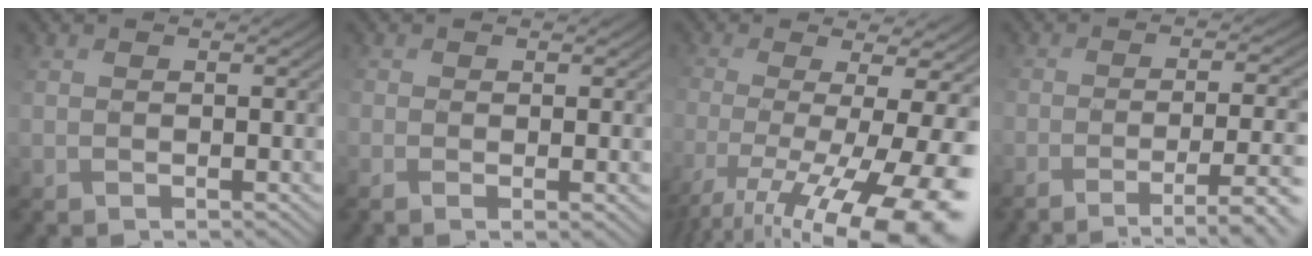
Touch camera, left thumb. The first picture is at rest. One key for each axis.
{"total": 2.7, "fx": -0.7, "fy": 1.0, "fz": 2.4, "tx": -0.043, "ty": -0.008, "tz": -0.004}
{"total": 14.4, "fx": -6.8, "fy": 4.2, "fz": 11.9, "tx": -0.219, "ty": -0.015, "tz": -0.083}
{"total": 8.6, "fx": -4.8, "fy": 2.5, "fz": 6.6, "tx": -0.100, "ty": 0.001, "tz": -0.053}